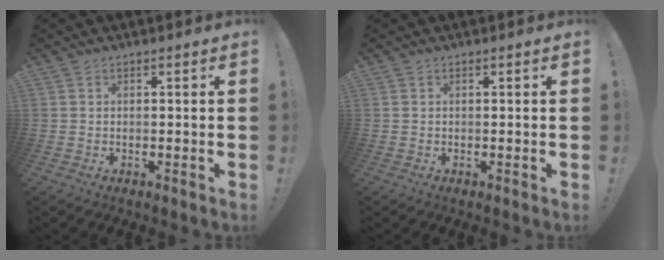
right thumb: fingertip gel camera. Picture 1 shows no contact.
{"total": 0.0}